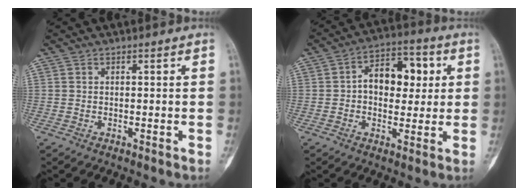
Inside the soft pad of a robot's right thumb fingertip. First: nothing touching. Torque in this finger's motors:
{"motor_torque": [0.09, 0.21, 0.32, -0.25, 0.06]}